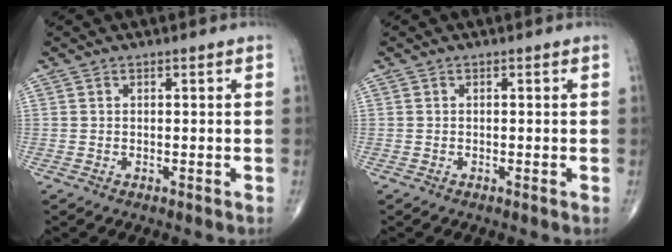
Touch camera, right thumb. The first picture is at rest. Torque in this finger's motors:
{"motor_torque": [-0.18, 0.04, -0.09, -0.05, -0.02]}